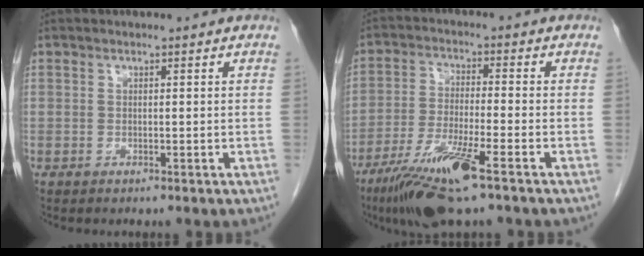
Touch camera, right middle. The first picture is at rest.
{"total": 11.1, "force": [-6.6, 0.8, 8.8], "torque": [-0.176, -0.026, -0.119]}